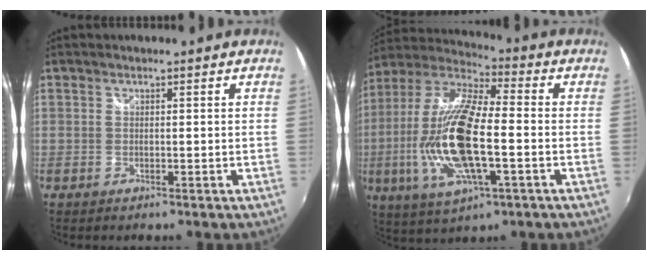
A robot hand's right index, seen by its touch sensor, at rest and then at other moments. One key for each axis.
{"total": 21.0, "fx": -3.7, "fy": 6.9, "fz": 19.5, "tx": -0.392, "ty": -0.014, "tz": -0.073}